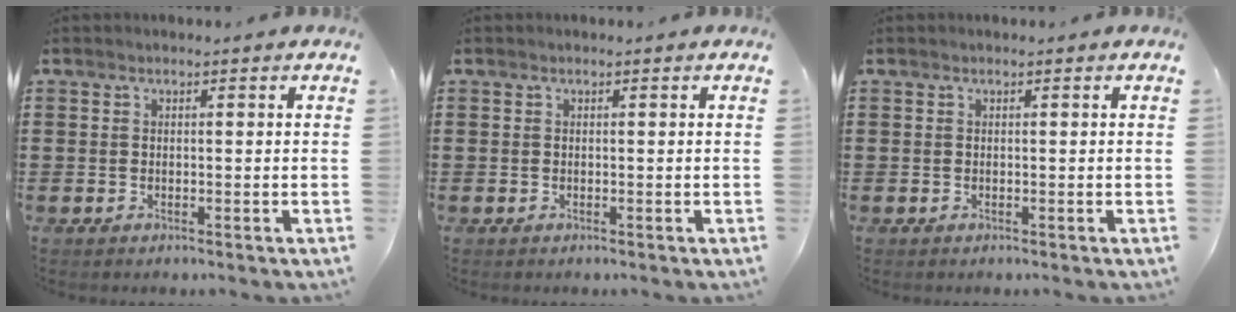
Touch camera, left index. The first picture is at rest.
{"total": 0.0}
{"total": 0.0}